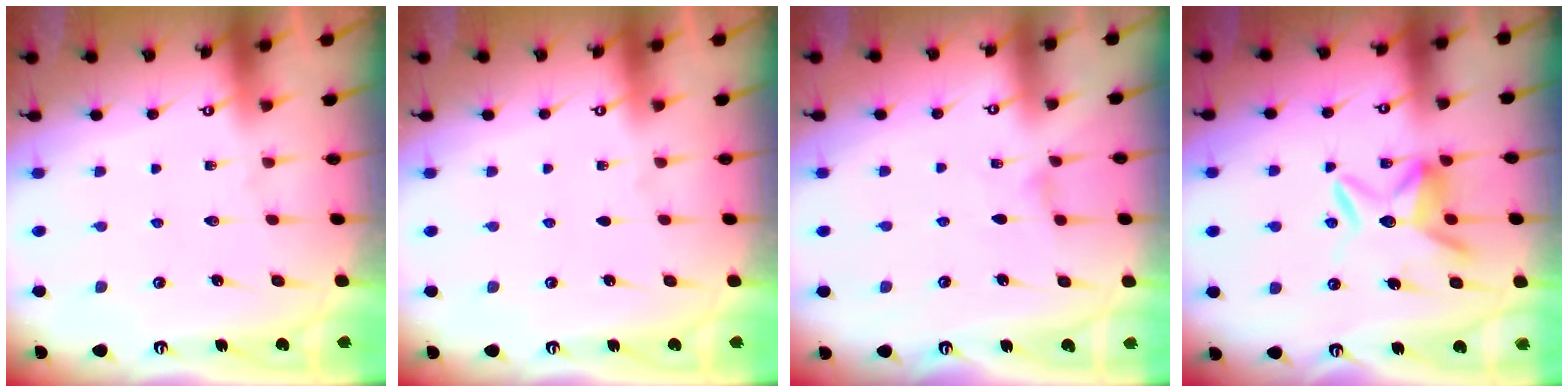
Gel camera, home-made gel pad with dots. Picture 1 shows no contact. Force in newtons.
{"total": 0.0}
{"total": 0.0}
{"total": 10.8, "press": 10.8, "slide": 0.9}